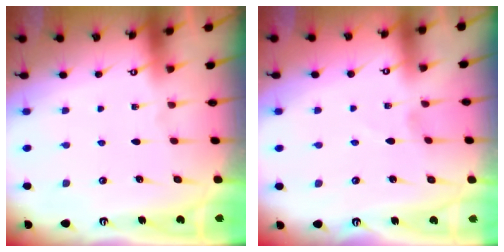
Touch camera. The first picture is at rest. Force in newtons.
{"total": 1.1, "press": 1.1, "slide": 0.1}